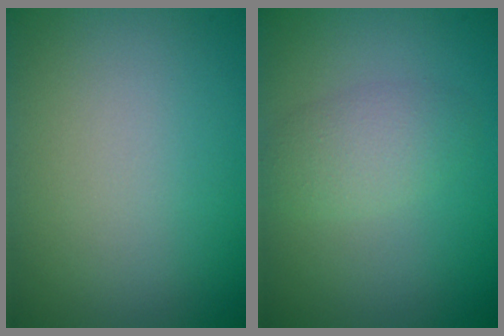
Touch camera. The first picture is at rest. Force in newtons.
{"total": 2.3, "press": 2.3, "slide": 0.1}